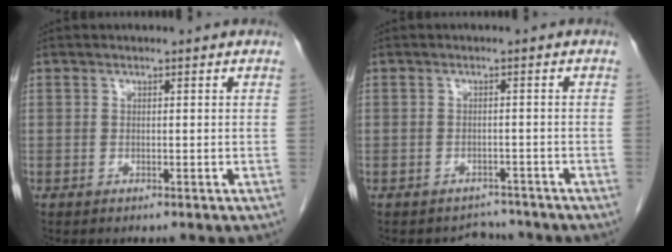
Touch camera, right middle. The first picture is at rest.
{"total": 2.7, "force": [-2.4, 1.2, -0.6], "torque": [0.007, 0.007, -0.032]}